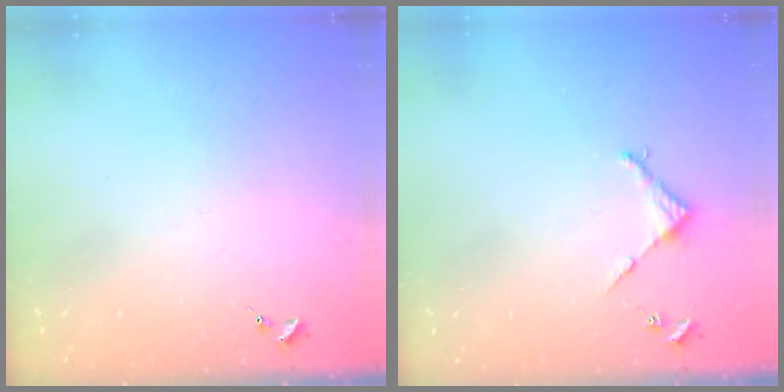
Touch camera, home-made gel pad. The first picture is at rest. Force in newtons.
{"total": 2.9, "press": 2.8, "slide": 0.2}